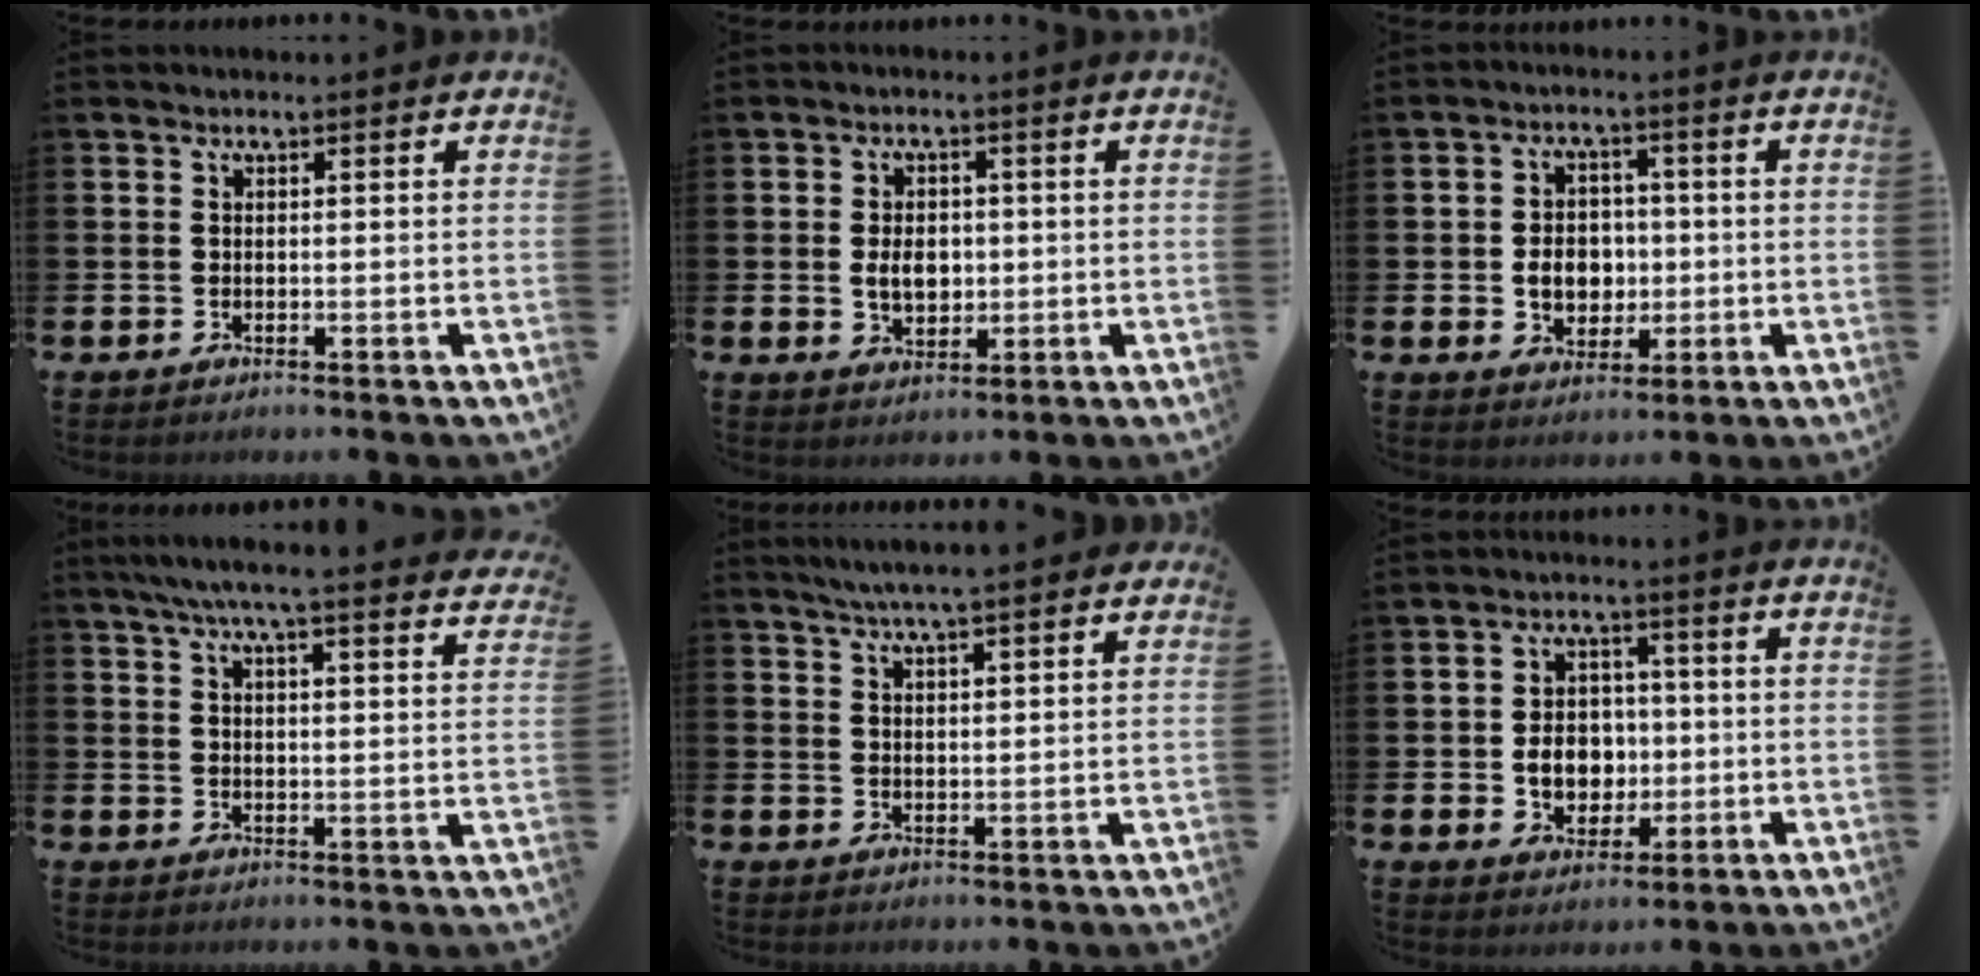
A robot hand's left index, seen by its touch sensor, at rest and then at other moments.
{"total": 4.0, "force": [0.1, 2.9, 2.8], "torque": [-0.037, 0.004, -0.006]}
{"total": 5.1, "force": [-0.4, 4.3, 2.8], "torque": [-0.034, 0.002, -0.018]}
{"total": 6.4, "force": [6.0, 0.1, 2.4], "torque": [-0.056, -0.035, 0.101]}
{"total": 5.2, "force": [4.9, -0.1, 1.6], "torque": [-0.042, -0.017, 0.088]}
{"total": 5.8, "force": [-0.4, 4.9, 3.0], "torque": [-0.041, 0.004, -0.016]}